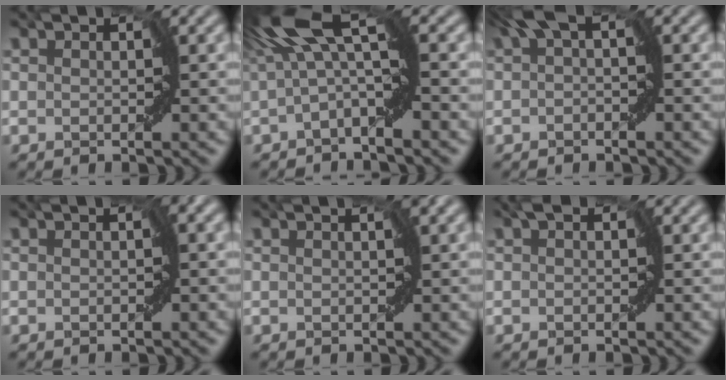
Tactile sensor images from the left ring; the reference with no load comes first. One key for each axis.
{"total": 7.2, "fx": 0.6, "fy": 1.6, "fz": 6.9, "tx": -0.130, "ty": 0.028, "tz": -0.012}
{"total": 3.1, "fx": 0.8, "fy": 0.9, "fz": 2.8, "tx": -0.049, "ty": 0.014, "tz": 0.002}
{"total": 1.2, "fx": -0.1, "fy": 0.3, "fz": 1.2, "tx": -0.026, "ty": 0.001, "tz": -0.005}
{"total": 0.8, "fx": 0.2, "fy": -0.1, "fz": 0.8, "tx": -0.018, "ty": 0.000, "tz": 0.001}
{"total": 0.9, "fx": 0.4, "fy": 0.3, "fz": 0.7, "tx": -0.015, "ty": 0.004, "tz": 0.004}